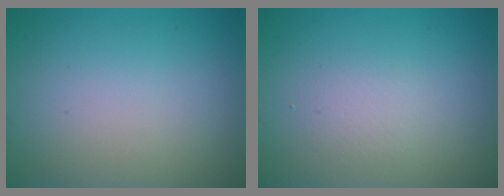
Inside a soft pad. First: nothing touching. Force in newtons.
{"total": 1.3, "press": 1.3, "slide": 0.1}